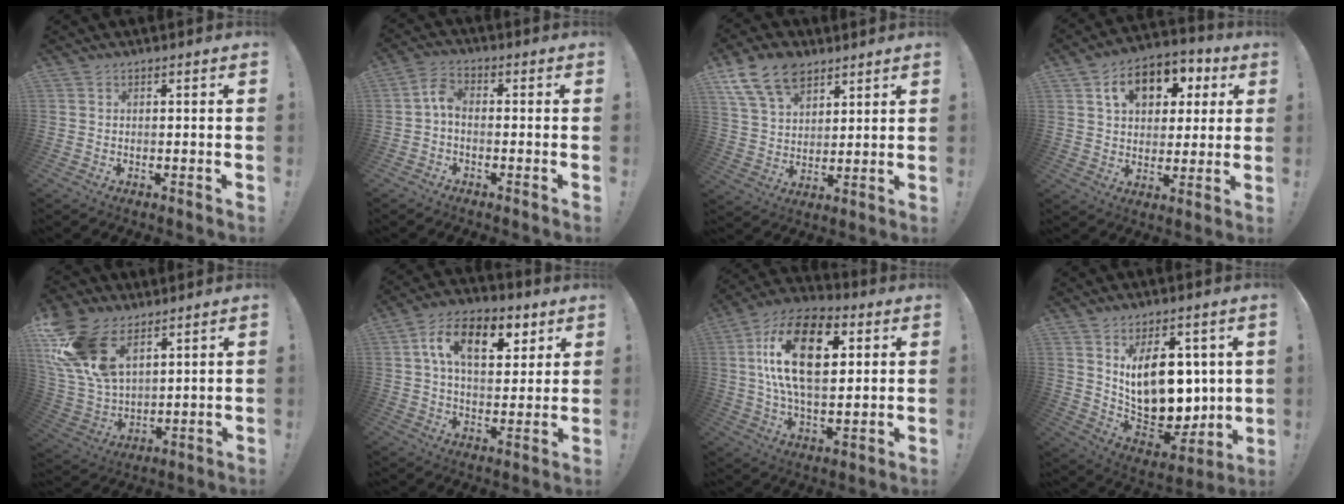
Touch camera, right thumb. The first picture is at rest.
{"total": 4.7, "force": [-0.8, 2.7, 3.8], "torque": [-0.075, 0.012, -0.014]}
{"total": 14.3, "force": [9.0, 8.9, 6.7], "torque": [-0.121, -0.044, 0.172]}
{"total": 13.4, "force": [5.1, 9.5, 7.9], "torque": [-0.124, -0.009, 0.096]}
{"total": 19.0, "force": [9.6, 11.2, 11.9], "torque": [-0.258, -0.046, 0.181]}
{"total": 15.0, "force": [5.8, 8.6, 10.9], "torque": [-0.168, -0.009, 0.099]}
{"total": 23.1, "force": [5.5, 12.8, 18.5], "torque": [-0.337, -0.009, 0.087]}
{"total": 17.4, "force": [4.9, 10.8, 12.7], "torque": [-0.217, -0.056, 0.094]}